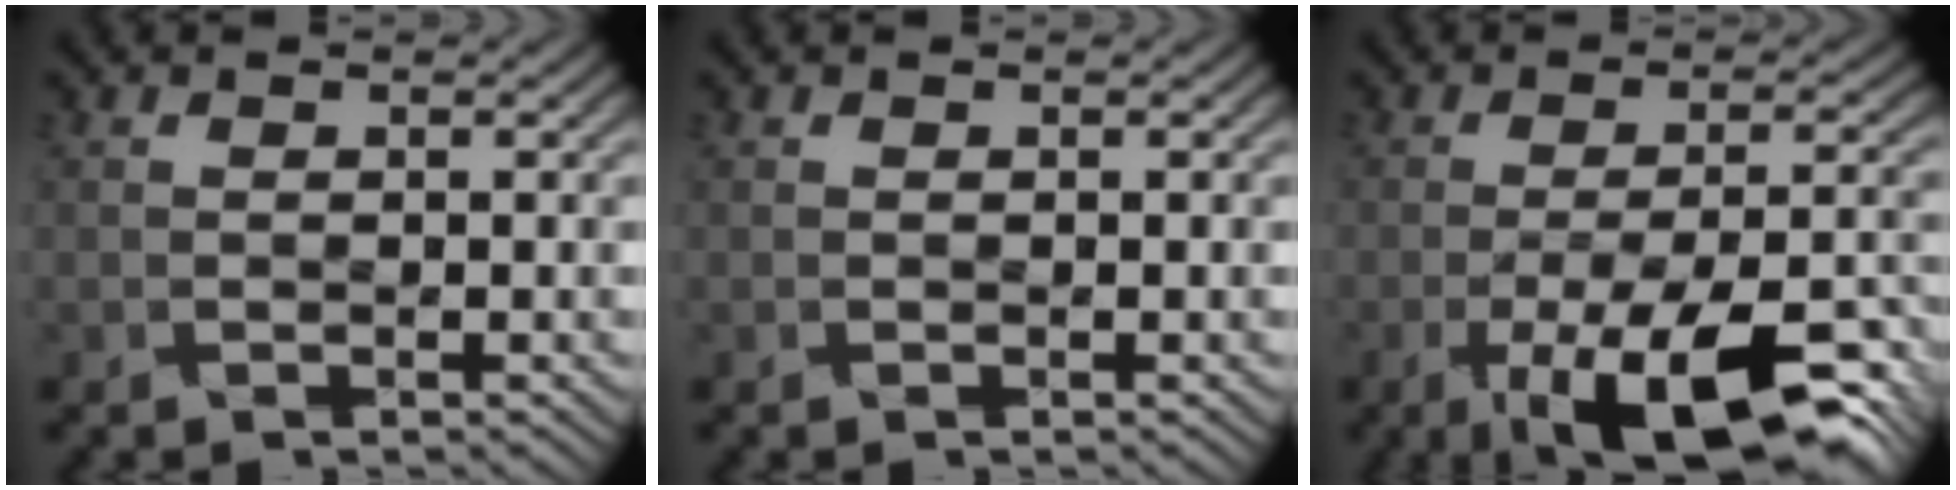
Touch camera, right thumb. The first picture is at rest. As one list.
[{"total": 0.0}, {"total": 15.0, "force": [-8.1, 5.2, 11.5], "torque": [-0.193, -0.014, -0.112]}]